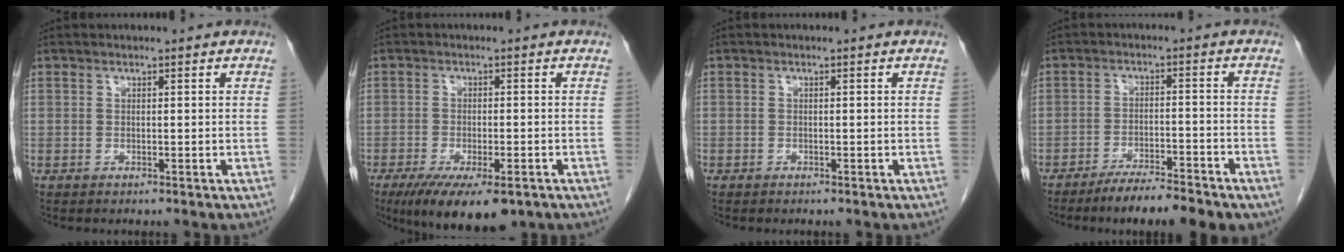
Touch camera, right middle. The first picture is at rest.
{"total": 10.8, "force": [-7.0, 3.3, 7.4], "torque": [-0.117, -0.019, -0.105]}
{"total": 0.5, "force": [-0.4, 0.4, 0.0], "torque": [-0.008, 0.003, -0.009]}
{"total": 8.5, "force": [-6.8, 0.9, 5.0], "torque": [-0.072, -0.014, -0.109]}